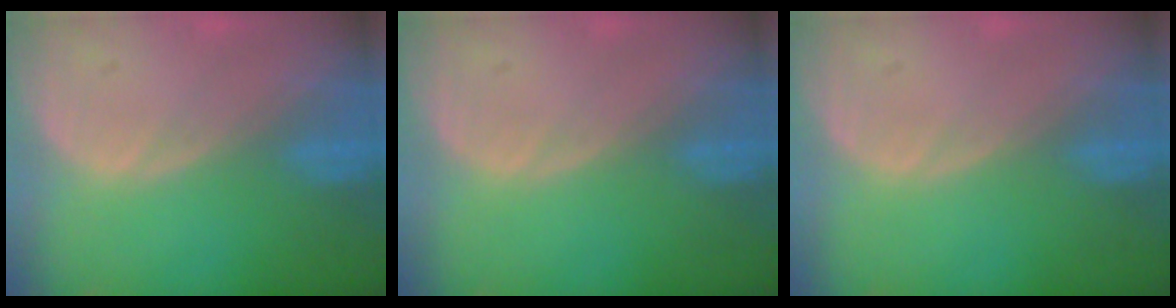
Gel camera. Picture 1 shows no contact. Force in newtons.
{"total": 0.0}
{"total": 0.0}